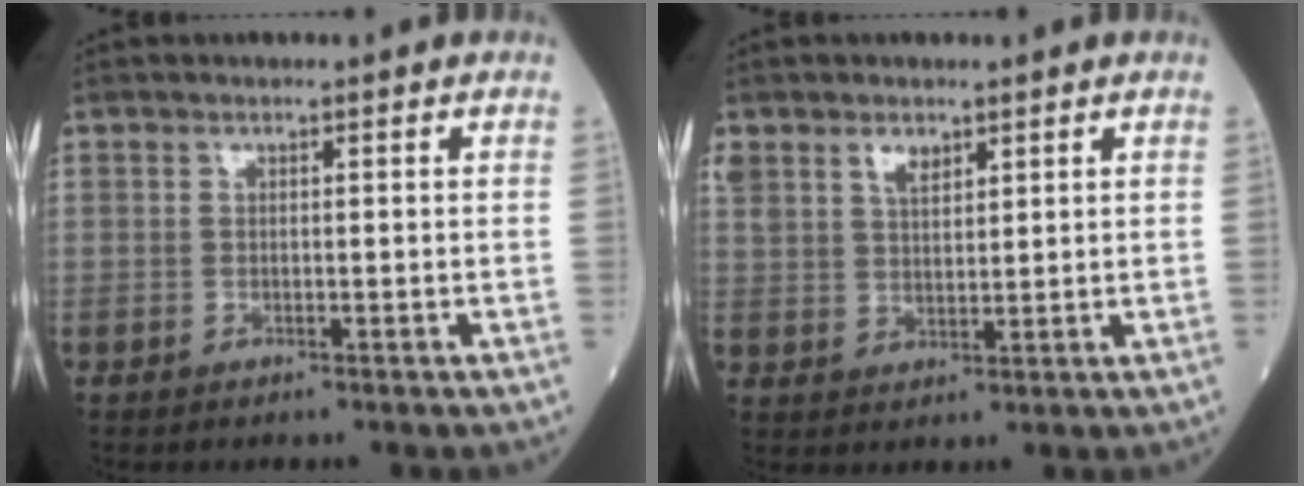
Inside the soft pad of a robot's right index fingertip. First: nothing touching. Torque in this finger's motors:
{"motor_torque": [0.03, 0.15, 0.14, 0.05]}